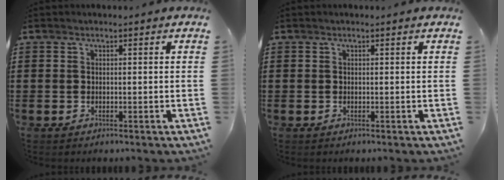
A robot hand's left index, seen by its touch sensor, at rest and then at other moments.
{"total": 0.0}